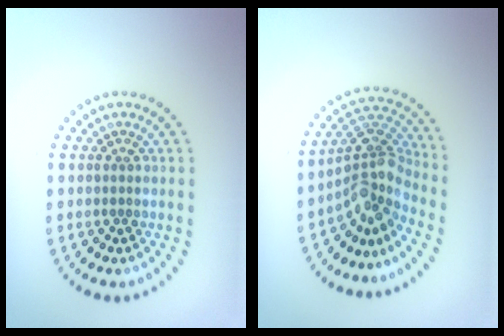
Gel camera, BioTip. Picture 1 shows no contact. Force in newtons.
{"total": 4.2, "press": 3.1, "slide": 2.8}